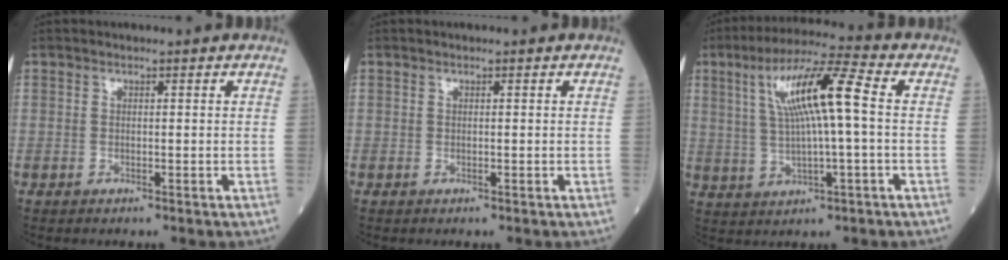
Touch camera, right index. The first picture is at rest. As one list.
[{"total": 0.0}, {"total": 12.5, "force": [2.0, 1.6, 12.2], "torque": [-0.232, 0.024, 0.036]}]